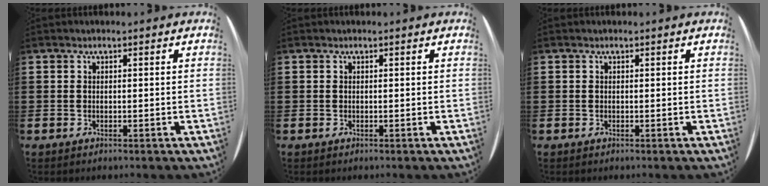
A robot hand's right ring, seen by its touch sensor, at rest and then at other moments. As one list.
[{"total": 0.0}, {"total": 0.0}]